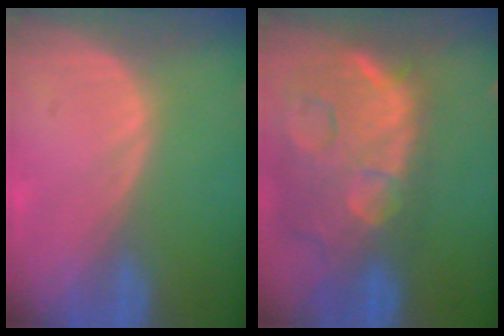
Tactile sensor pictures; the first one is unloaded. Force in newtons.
{"total": 14.9, "press": 12.0, "slide": 8.9}